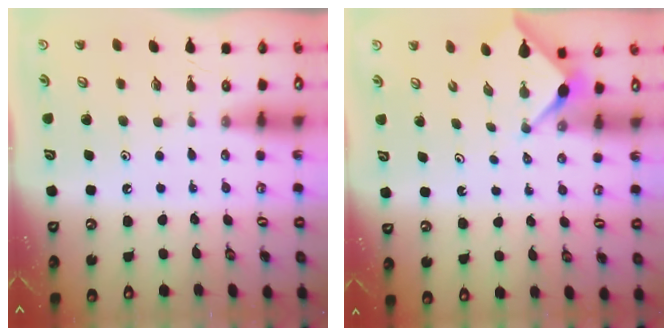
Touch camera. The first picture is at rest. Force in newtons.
{"total": 3.1, "press": 3.1, "slide": 0.3}